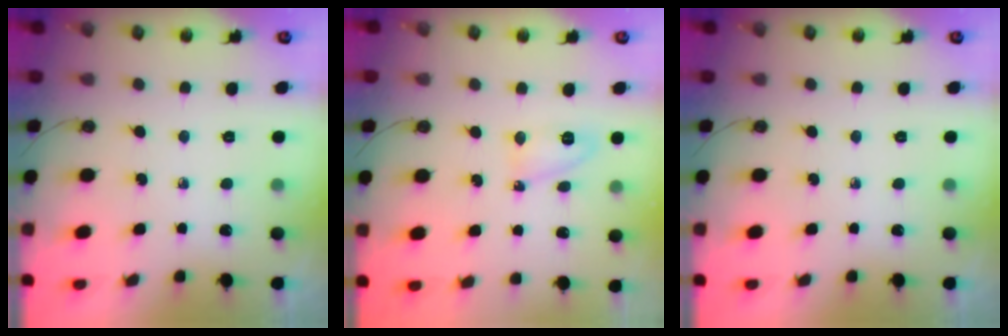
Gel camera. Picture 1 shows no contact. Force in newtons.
{"total": 5.1, "press": 5.1, "slide": 0.8}
{"total": 0.0}